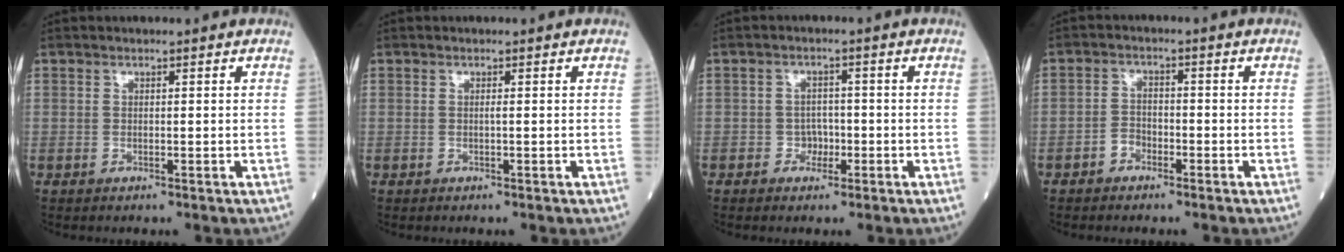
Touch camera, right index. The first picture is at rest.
{"total": 0.0}
{"total": 2.4, "force": [-1.1, 2.0, 0.9], "torque": [-0.006, 0.010, -0.019]}
{"total": 2.4, "force": [-1.6, 1.6, 0.9], "torque": [-0.013, 0.008, -0.032]}